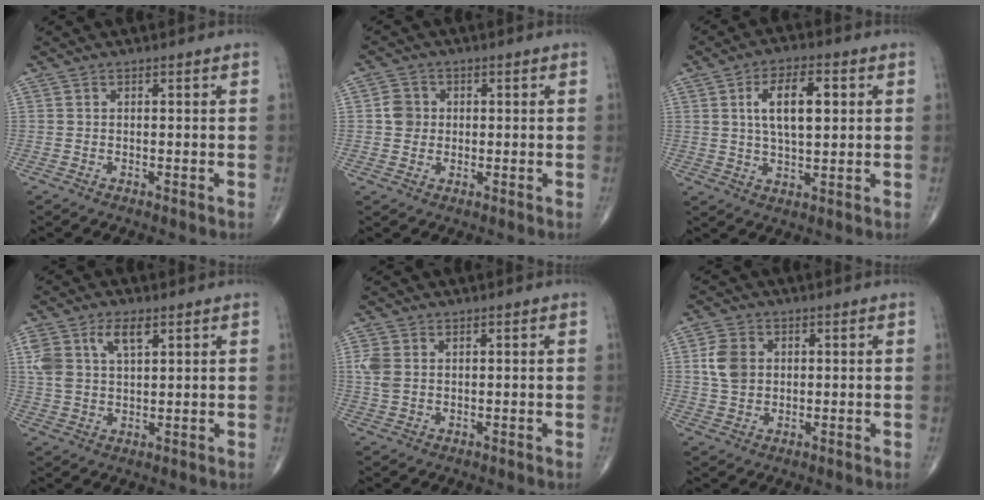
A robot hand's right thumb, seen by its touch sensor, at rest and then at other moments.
{"total": 3.8, "force": [0.2, 3.5, 1.4], "torque": [-0.009, 0.004, -0.002]}
{"total": 9.8, "force": [2.3, 4.5, 8.4], "torque": [-0.128, -0.003, 0.039]}
{"total": 8.3, "force": [3.7, 4.3, 6.1], "torque": [-0.125, -0.001, 0.074]}
{"total": 3.9, "force": [0.9, 2.8, 2.7], "torque": [-0.069, 0.003, 0.021]}
{"total": 6.5, "force": [1.2, 5.1, 3.8], "torque": [-0.063, -0.001, 0.022]}